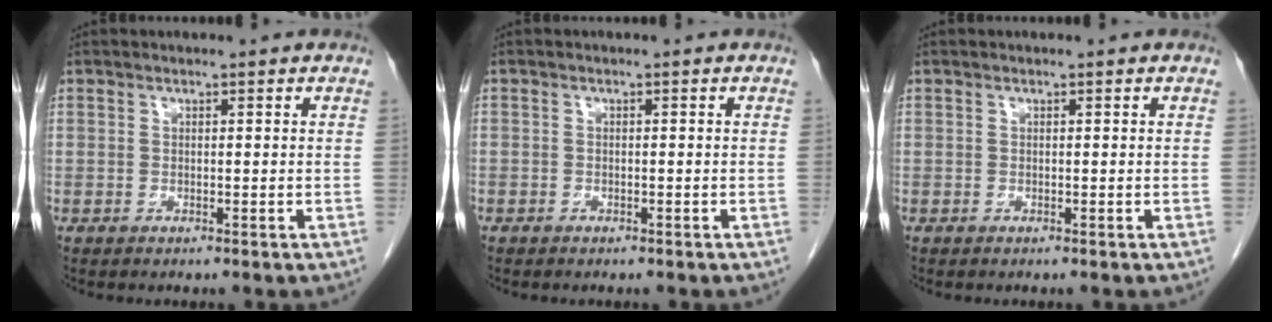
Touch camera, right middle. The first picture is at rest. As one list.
[{"total": 0.5, "force": [-0.4, 0.3, 0.1], "torque": [-0.009, 0.002, -0.009]}, {"total": 0.0}]